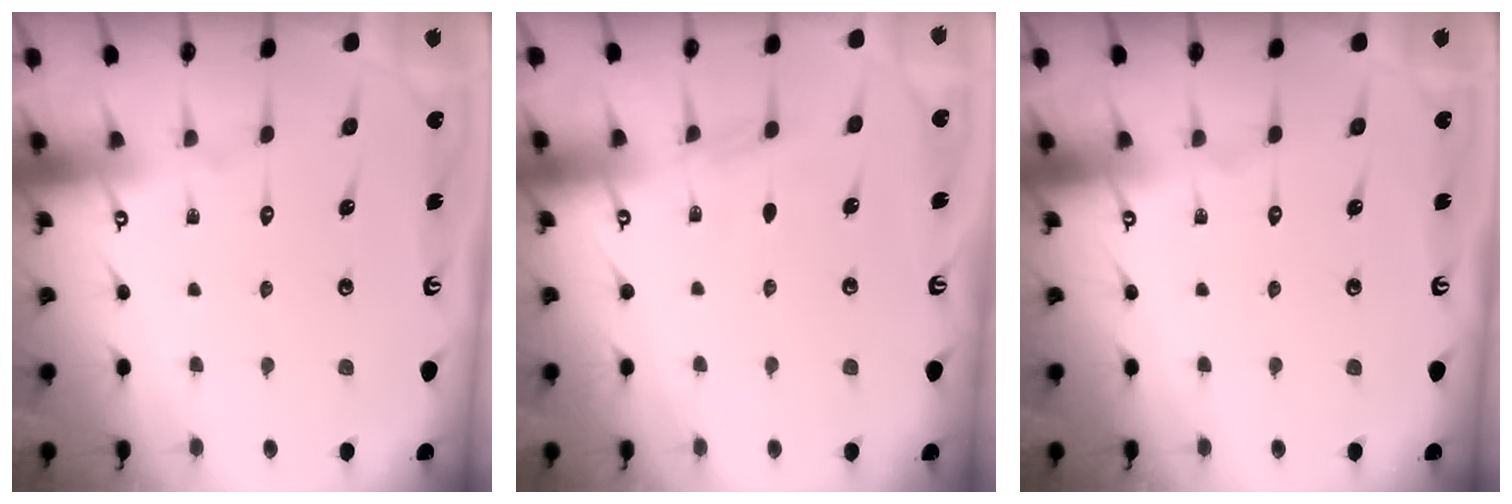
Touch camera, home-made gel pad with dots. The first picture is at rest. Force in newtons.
{"total": 3.1, "press": 3.1, "slide": 0.3}
{"total": 0.0}